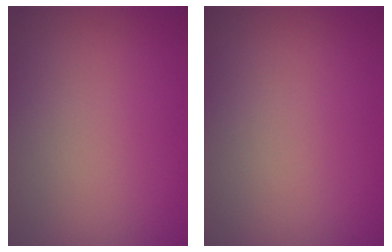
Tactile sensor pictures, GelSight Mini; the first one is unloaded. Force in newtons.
{"total": 0.0}